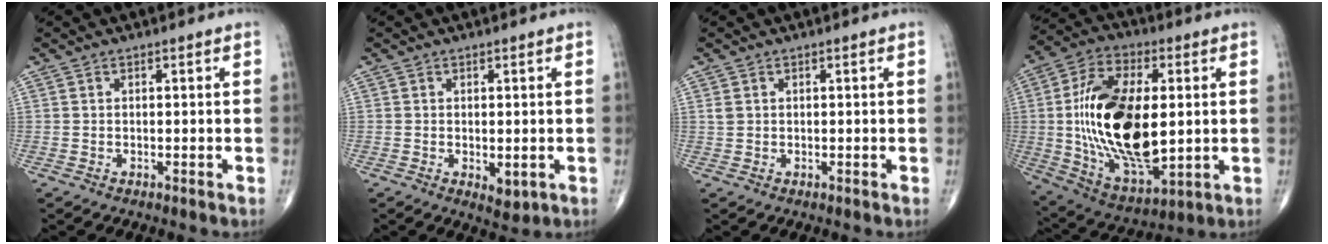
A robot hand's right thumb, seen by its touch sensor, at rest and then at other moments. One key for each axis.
{"total": 3.0, "fx": -0.5, "fy": 1.6, "fz": 2.5, "tx": -0.029, "ty": -0.008, "tz": -0.001}
{"total": 1.1, "fx": 0.3, "fy": 0.9, "fz": 0.5, "tx": -0.009, "ty": 0.003, "tz": 0.009}
{"total": 24.9, "fx": 1.0, "fy": 12.7, "fz": 21.4, "tx": -0.391, "ty": -0.012, "tz": 0.028}